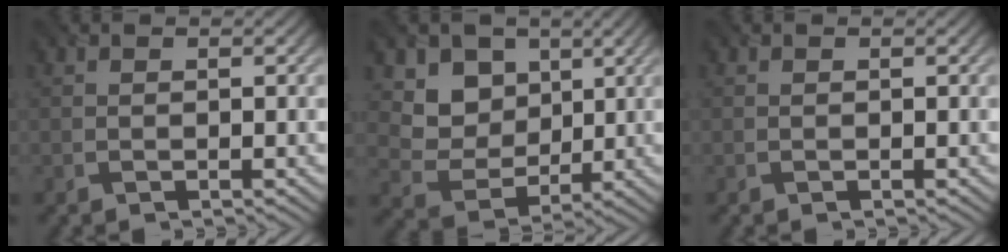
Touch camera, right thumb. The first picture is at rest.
{"total": 7.6, "force": [3.5, 5.9, 3.2], "torque": [-0.094, -0.032, 0.074]}
{"total": 0.0}